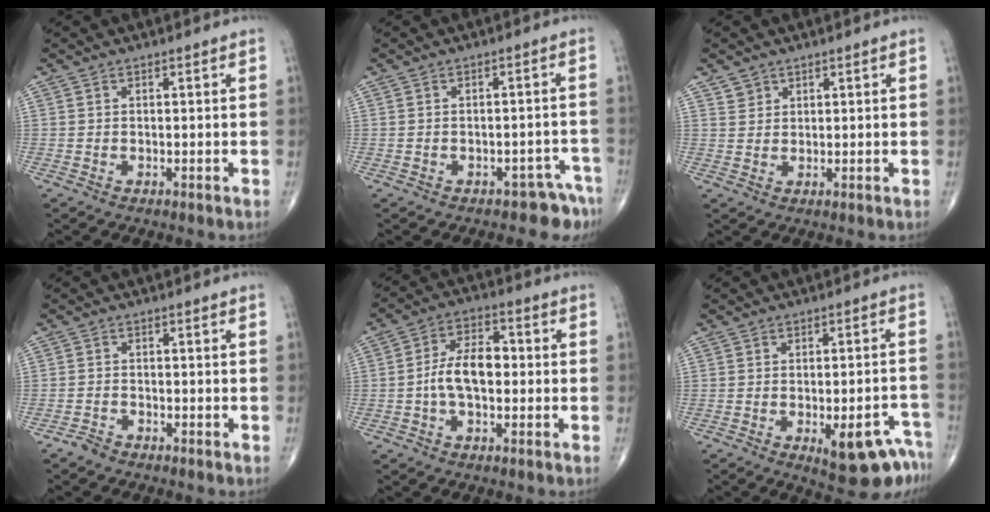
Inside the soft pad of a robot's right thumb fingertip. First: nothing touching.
{"total": 4.0, "force": [-3.3, 2.2, 0.8], "torque": [0.005, 0.039, -0.039]}
{"total": 2.0, "force": [1.4, 1.4, 0.0], "torque": [0.019, -0.008, 0.019]}
{"total": 1.7, "force": [-1.5, 0.7, 0.3], "torque": [-0.012, 0.004, -0.030]}
{"total": 8.9, "force": [-0.8, 5.1, 7.3], "torque": [-0.125, 0.027, -0.022]}
{"total": 12.0, "force": [-6.7, 4.0, 9.1], "torque": [-0.070, 0.045, -0.077]}